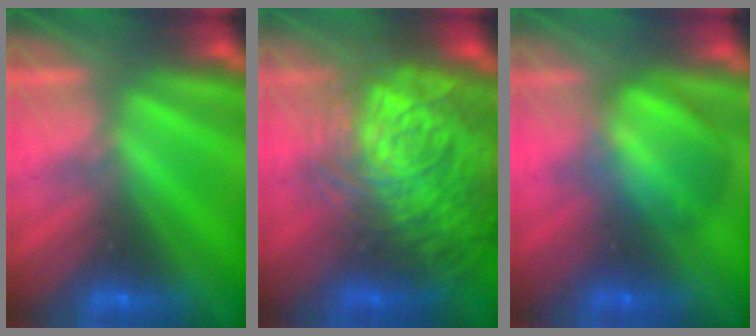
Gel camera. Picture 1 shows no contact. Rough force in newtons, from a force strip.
{"total": 9.5}
{"total": 2.8}